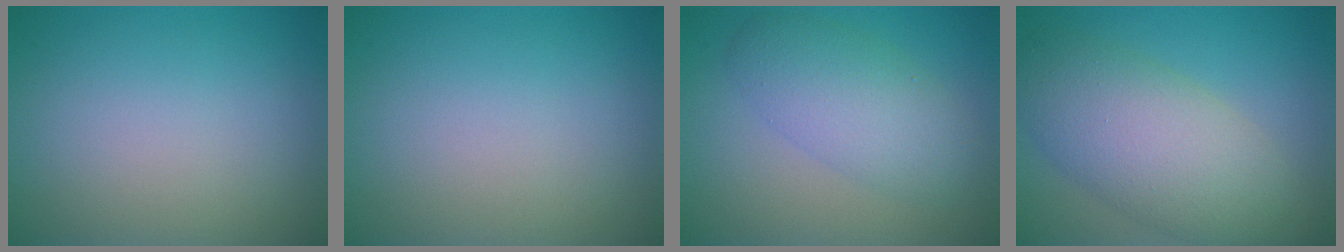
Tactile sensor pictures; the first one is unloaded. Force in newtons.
{"total": 0.0}
{"total": 4.9, "press": 4.9, "slide": 0.1}
{"total": 7.9, "press": 7.9, "slide": 0.2}